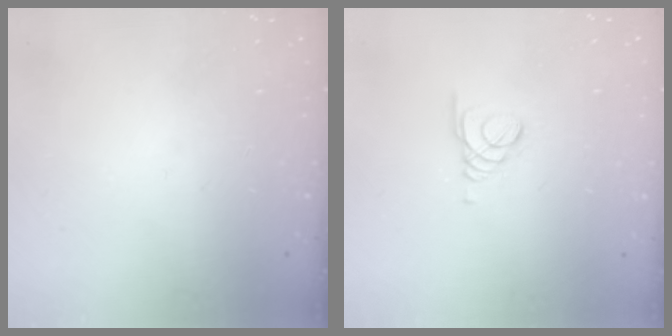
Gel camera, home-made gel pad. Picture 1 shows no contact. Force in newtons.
{"total": 1.3, "press": 1.3, "slide": 0.1}